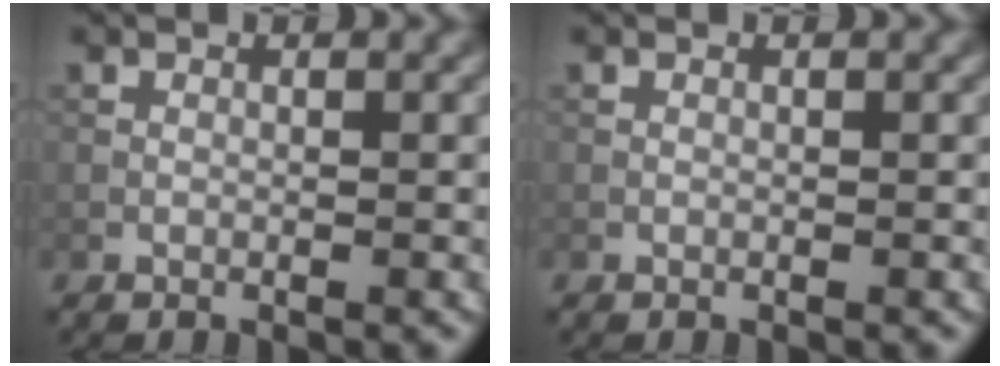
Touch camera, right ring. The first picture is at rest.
{"total": 0.0}